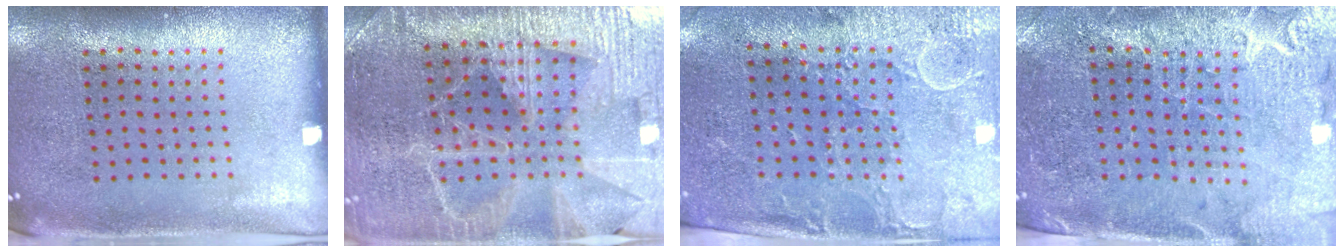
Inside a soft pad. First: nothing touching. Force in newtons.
{"total": 3.8, "press": 3.7, "slide": 0.9}
{"total": 2.9, "press": 2.5, "slide": 1.5}
{"total": 3.3, "press": 3.1, "slide": 1.1}